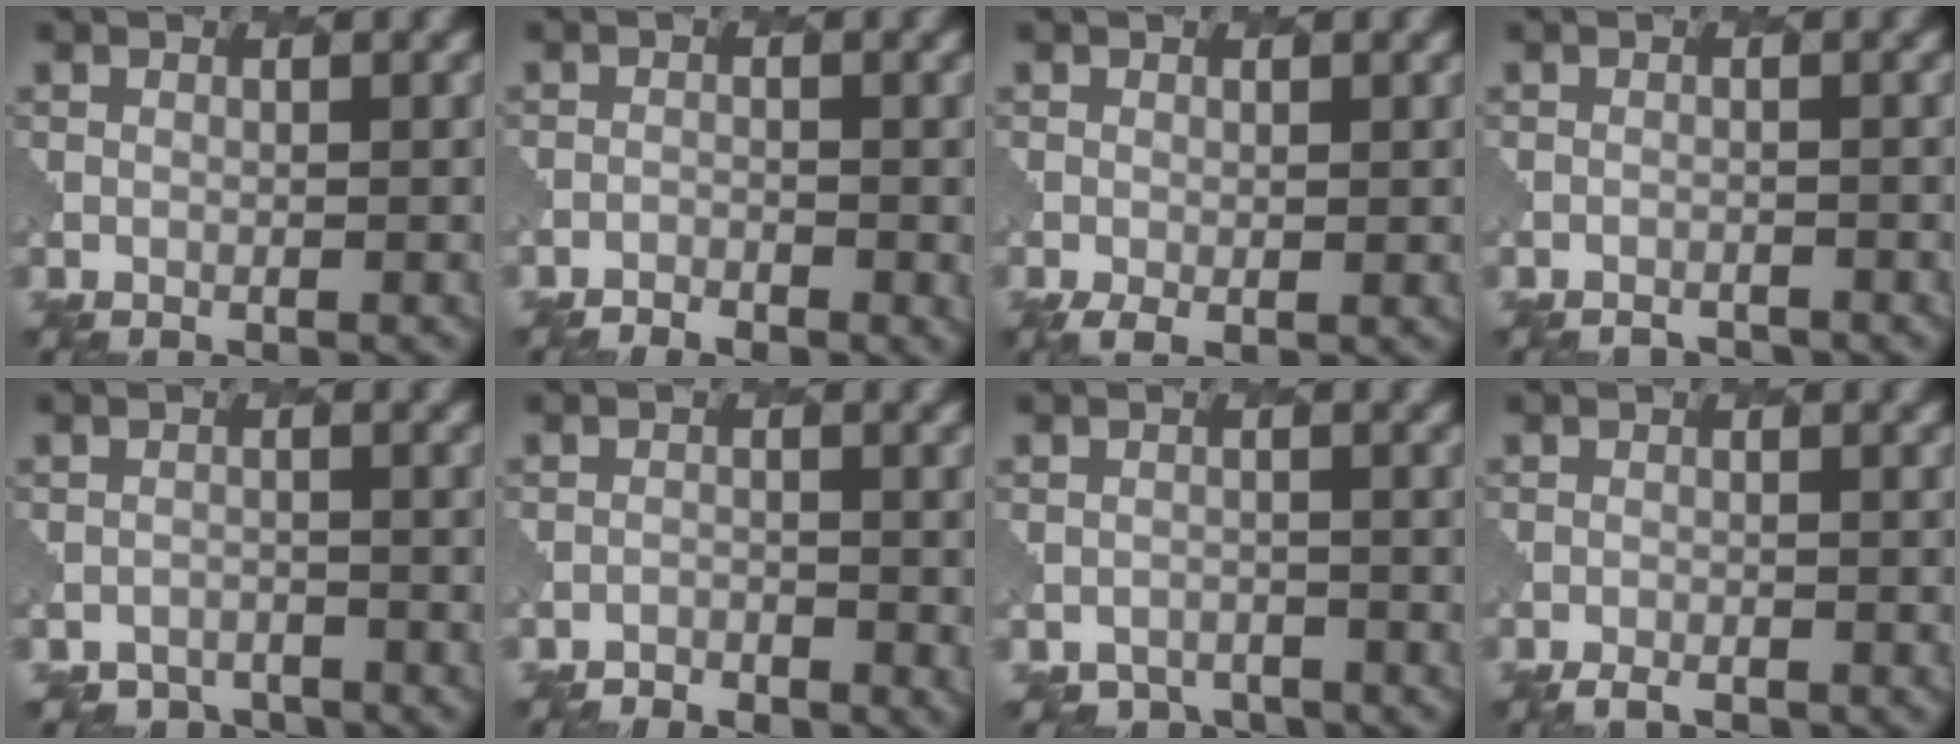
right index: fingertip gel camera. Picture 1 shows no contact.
{"total": 2.4, "force": [-2.0, 1.0, 1.0], "torque": [-0.023, 0.004, -0.029]}
{"total": 1.8, "force": [-0.5, 0.8, 1.5], "torque": [-0.027, -0.007, -0.006]}
{"total": 1.7, "force": [-1.7, 0.4, -0.1], "torque": [0.005, 0.001, -0.021]}
{"total": 3.2, "force": [-2.9, 1.2, -0.5], "torque": [0.014, -0.003, -0.042]}
{"total": 1.8, "force": [-1.6, 0.8, 0.2], "torque": [-0.006, 0.003, -0.027]}
{"total": 2.7, "force": [-2.4, 1.2, -0.4], "torque": [0.010, -0.002, -0.037]}
{"total": 2.3, "force": [-2.1, 0.7, 0.8], "torque": [-0.012, 0.001, -0.031]}